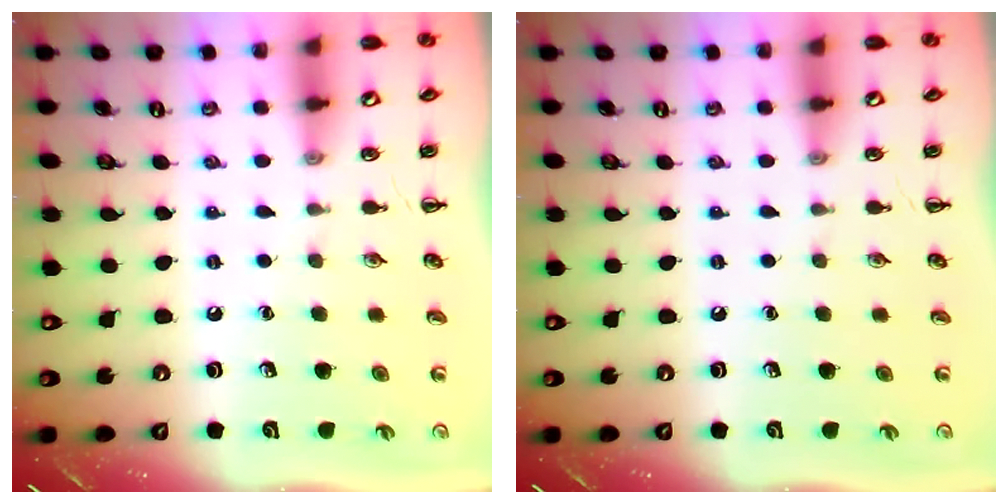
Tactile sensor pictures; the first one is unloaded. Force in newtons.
{"total": 0.0}